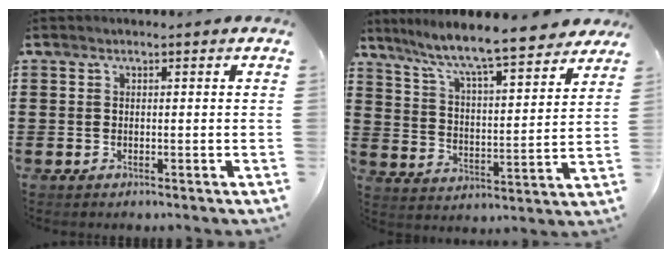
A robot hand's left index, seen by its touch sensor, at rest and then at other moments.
{"total": 7.5, "force": [6.8, -0.2, 3.2], "torque": [-0.090, -0.050, 0.110]}